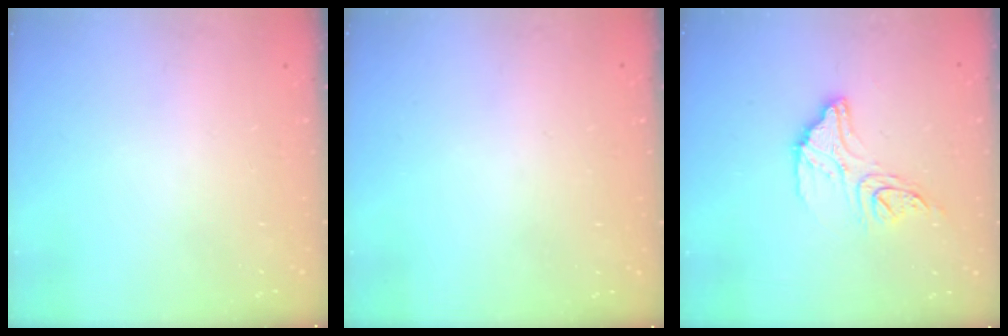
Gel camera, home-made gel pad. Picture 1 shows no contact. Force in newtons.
{"total": 2.8, "press": 2.8, "slide": 0.1}
{"total": 13.1, "press": 13.1, "slide": 1.1}